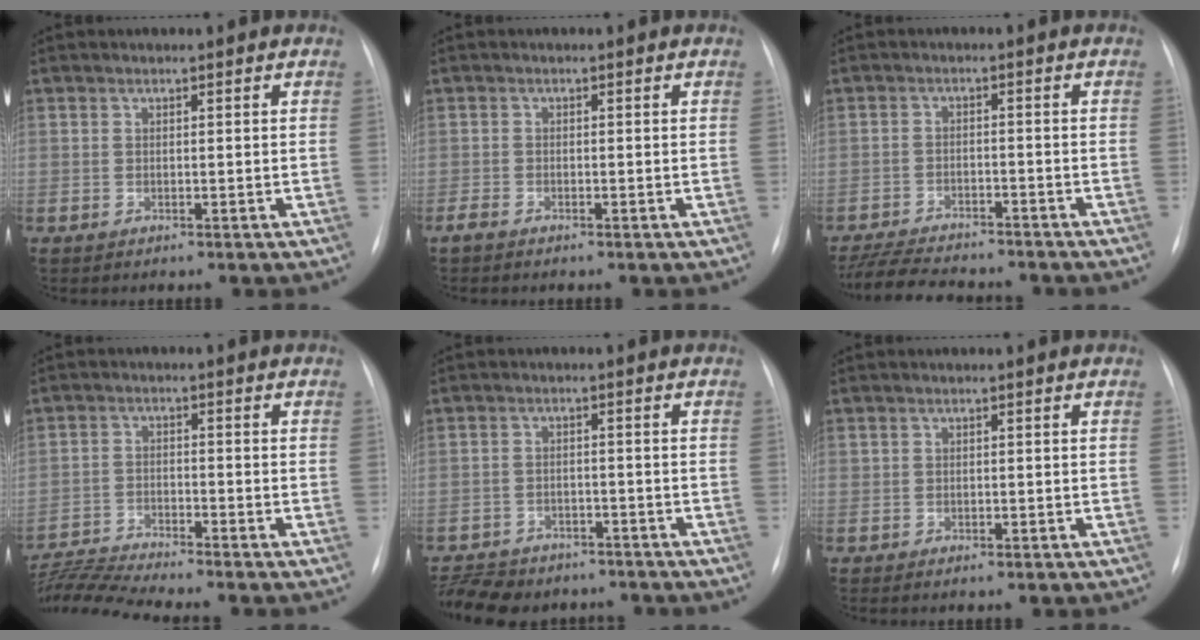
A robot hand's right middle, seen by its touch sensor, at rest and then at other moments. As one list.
[{"total": 1.1, "force": [-0.9, 0.3, 0.5], "torque": [-0.013, -0.001, -0.014]}, {"total": 11.5, "force": [-10.5, 2.1, 4.4], "torque": [-0.077, -0.004, -0.156]}, {"total": 7.7, "force": [-7.3, -2.2, 1.4], "torque": [-0.030, -0.010, -0.136]}, {"total": 11.9, "force": [-9.9, 5.5, 3.6], "torque": [-0.083, 0.001, -0.133]}, {"total": 0.7, "force": [-0.3, 0.5, 0.3], "torque": [-0.005, 0.002, -0.003]}]